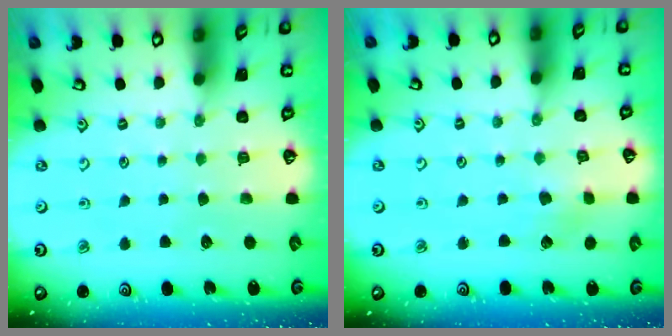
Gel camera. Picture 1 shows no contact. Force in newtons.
{"total": 1.9, "press": 1.9, "slide": 0.3}